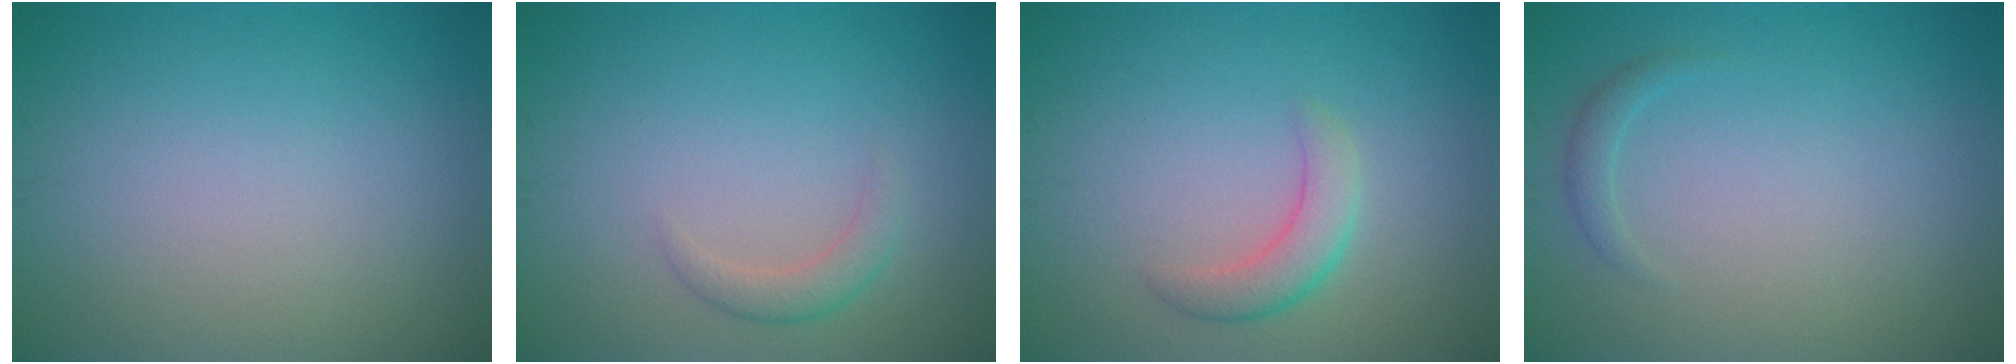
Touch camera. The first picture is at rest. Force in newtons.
{"total": 1.6, "press": 1.6, "slide": 0.1}
{"total": 2.5, "press": 2.5, "slide": 0.1}
{"total": 0.9, "press": 0.9, "slide": 0.0}